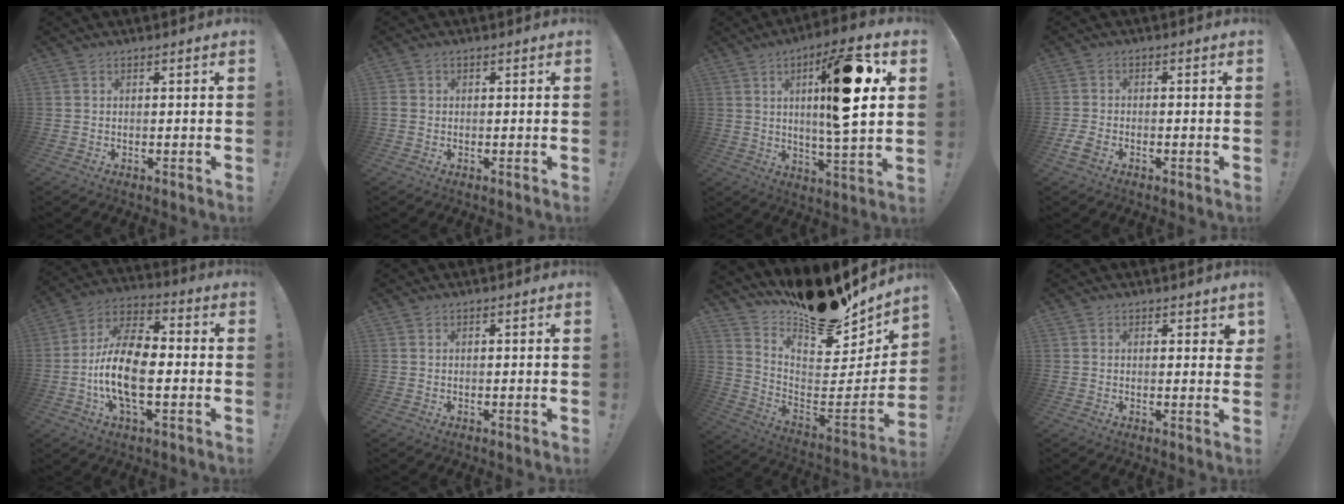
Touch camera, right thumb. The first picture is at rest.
{"total": 1.5, "force": [-0.2, 1.3, 0.7], "torque": [-0.017, 0.006, -0.002]}
{"total": 19.1, "force": [5.6, 4.4, 17.7], "torque": [-0.261, -0.016, 0.068]}
{"total": 3.8, "force": [-2.2, 1.9, 2.4], "torque": [-0.058, 0.000, -0.041]}
{"total": 16.3, "force": [-3.5, 8.2, 13.7], "torque": [-0.267, 0.011, -0.061]}
{"total": 0.0}
{"total": 16.6, "force": [13.9, 5.5, 7.3], "torque": [-0.092, -0.130, 0.229]}
{"total": 1.8, "force": [1.2, 1.2, 0.7], "torque": [0.001, -0.005, 0.020]}